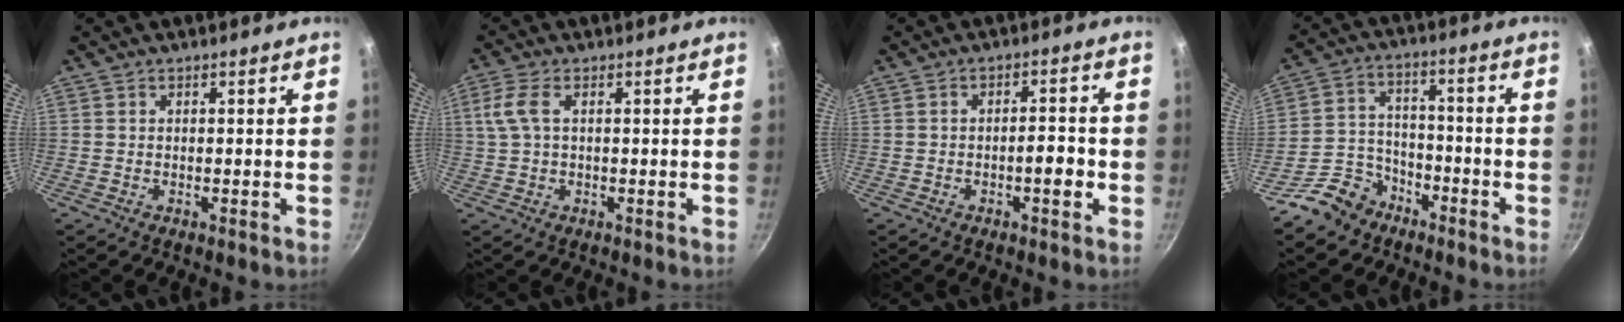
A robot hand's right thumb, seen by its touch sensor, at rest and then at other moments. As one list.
[{"total": 4.7, "force": [1.0, 2.2, 4.1], "torque": [-0.094, 0.010, 0.018]}, {"total": 4.1, "force": [-1.4, 1.5, 3.5], "torque": [-0.041, 0.019, -0.022]}, {"total": 9.3, "force": [-6.7, 6.0, 2.3], "torque": [-0.021, 0.062, -0.124]}]